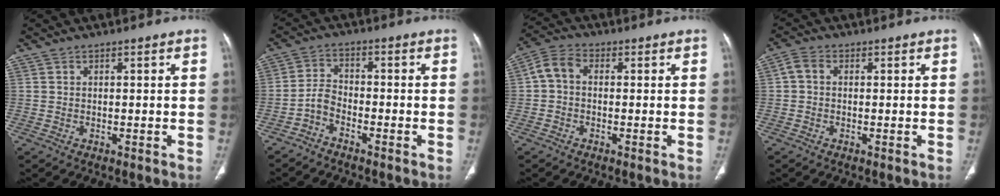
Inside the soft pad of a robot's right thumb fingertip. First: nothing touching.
{"total": 3.6, "force": [-2.6, 1.7, 1.7], "torque": [-0.030, 0.023, -0.057]}
{"total": 5.0, "force": [0.1, 3.5, 3.6], "torque": [-0.065, 0.015, -0.011]}
{"total": 2.7, "force": [0.1, 2.0, 1.9], "torque": [-0.035, 0.007, -0.004]}